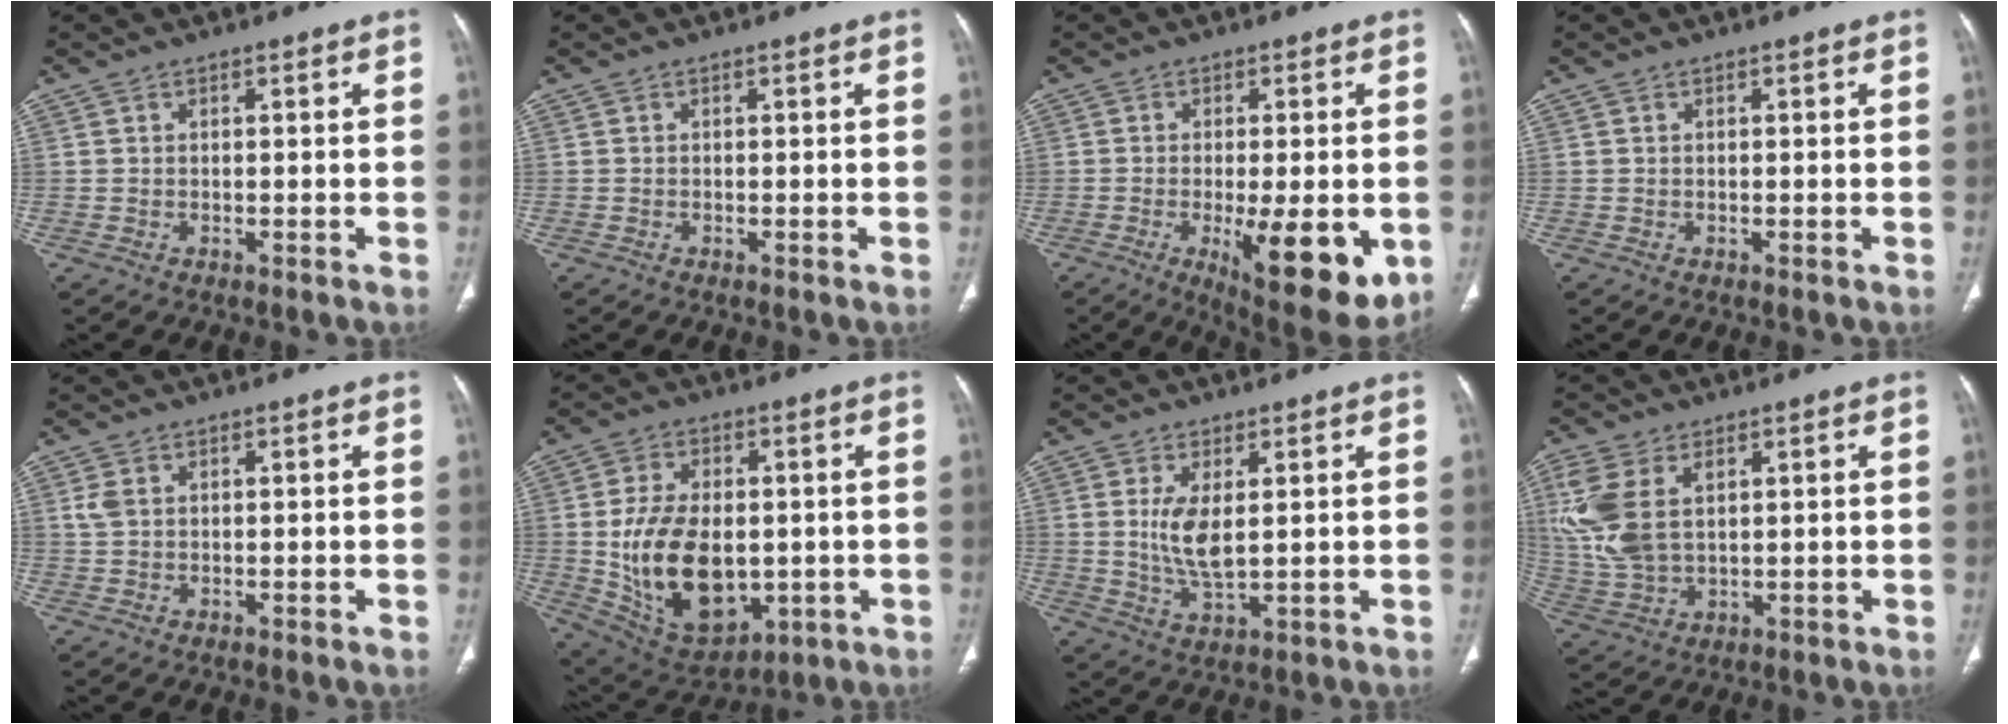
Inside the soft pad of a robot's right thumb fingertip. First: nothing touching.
{"total": 0.0}
{"total": 15.1, "force": [-4.1, 5.0, 13.6], "torque": [-0.164, -0.021, -0.044]}
{"total": 0.0}
{"total": 2.1, "force": [0.7, 1.3, 1.4], "torque": [-0.038, 0.006, 0.018]}
{"total": 19.1, "force": [-1.4, 12.1, 14.7], "torque": [-0.231, -0.008, 0.006]}
{"total": 7.0, "force": [1.2, 2.8, 6.3], "torque": [-0.128, -0.019, 0.031]}
{"total": 12.1, "force": [3.6, 7.3, 9.0], "torque": [-0.209, -0.002, 0.081]}